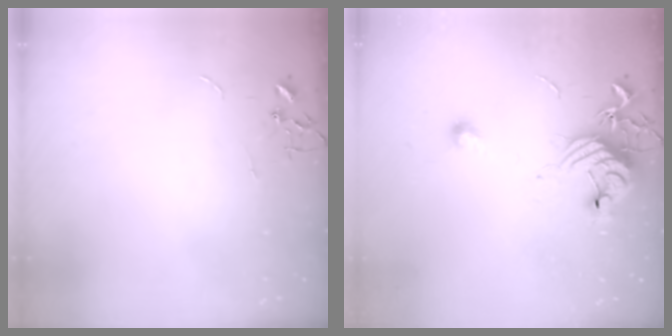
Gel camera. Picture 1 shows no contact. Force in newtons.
{"total": 12.8, "press": 12.7, "slide": 0.7}